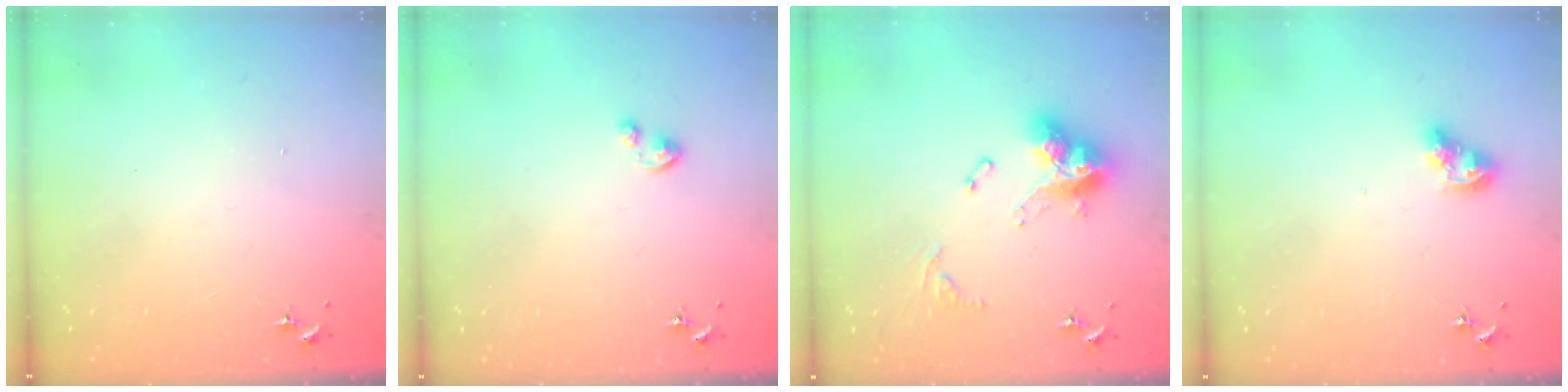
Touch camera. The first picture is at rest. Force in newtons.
{"total": 2.5, "press": 2.5, "slide": 0.3}
{"total": 14.6, "press": 14.6, "slide": 1.1}
{"total": 7.0, "press": 7.0, "slide": 0.3}